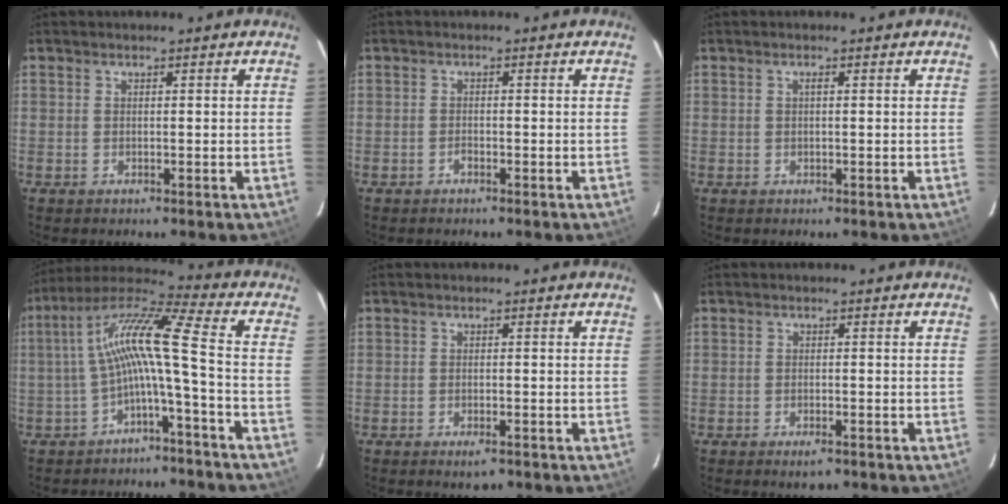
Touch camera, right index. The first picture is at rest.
{"total": 0.8, "force": [-0.7, 0.3, 0.2], "torque": [-0.004, 0.003, -0.014]}
{"total": 0.5, "force": [0.0, 0.0, 0.5], "torque": [-0.008, 0.004, -0.002]}
{"total": 11.2, "force": [-2.6, -0.5, 10.9], "torque": [-0.215, 0.017, -0.051]}
{"total": 2.3, "force": [-1.6, 0.8, 1.4], "torque": [-0.032, -0.003, -0.027]}
{"total": 2.3, "force": [-1.6, 0.8, 1.4], "torque": [-0.032, -0.002, -0.029]}